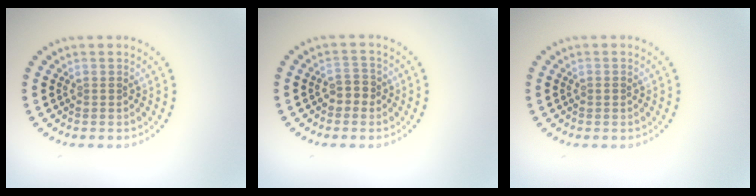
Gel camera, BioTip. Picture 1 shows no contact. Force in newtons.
{"total": 1.8, "press": 1.6, "slide": 0.7}
{"total": 0.5, "press": 0.5, "slide": 0.2}